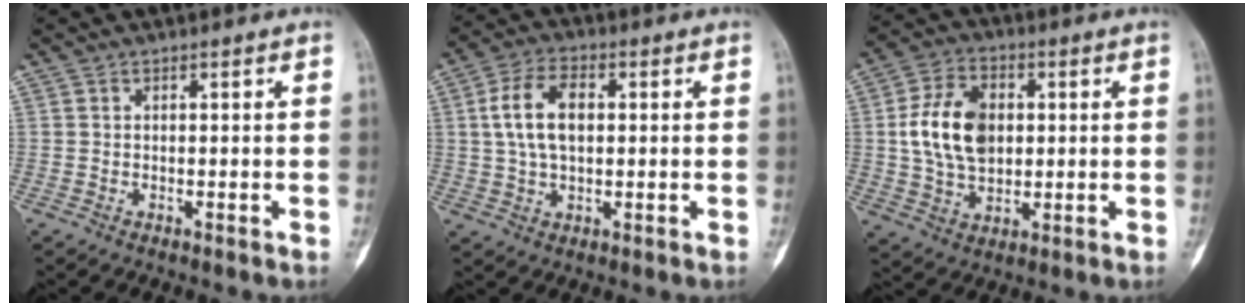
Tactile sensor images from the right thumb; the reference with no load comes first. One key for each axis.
{"total": 9.5, "fx": 1.5, "fy": 5.5, "fz": 7.6, "tx": -0.136, "ty": 0.011, "tz": 0.028}
{"total": 13.2, "fx": 1.5, "fy": 9.0, "fz": 9.6, "tx": -0.156, "ty": 0.003, "tz": 0.028}